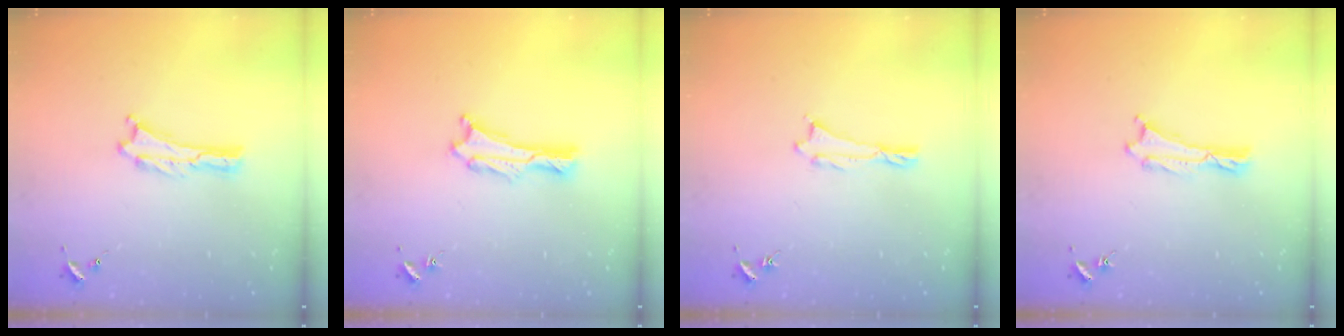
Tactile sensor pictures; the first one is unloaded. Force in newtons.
{"total": 0.8, "press": 0.7, "slide": 0.2}
{"total": 0.0}
{"total": 0.0}